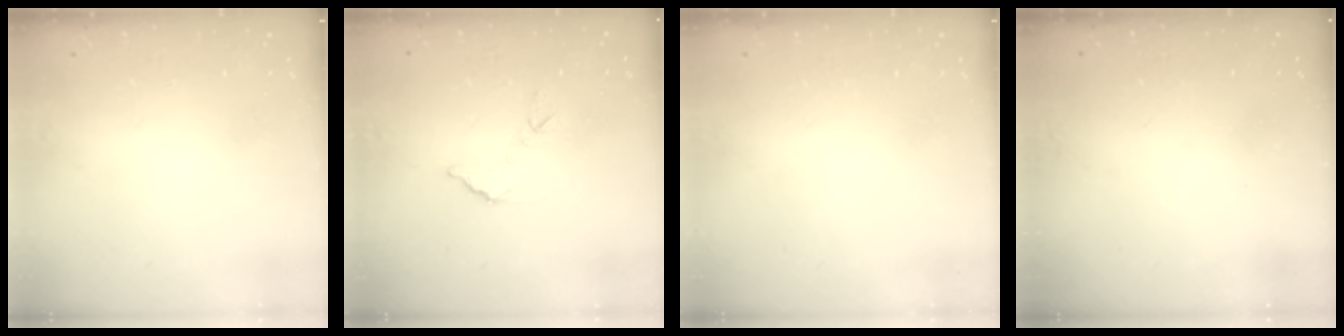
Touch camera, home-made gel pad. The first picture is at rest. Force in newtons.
{"total": 7.5, "press": 7.5, "slide": 0.4}
{"total": 0.0}
{"total": 3.3, "press": 3.3, "slide": 0.1}